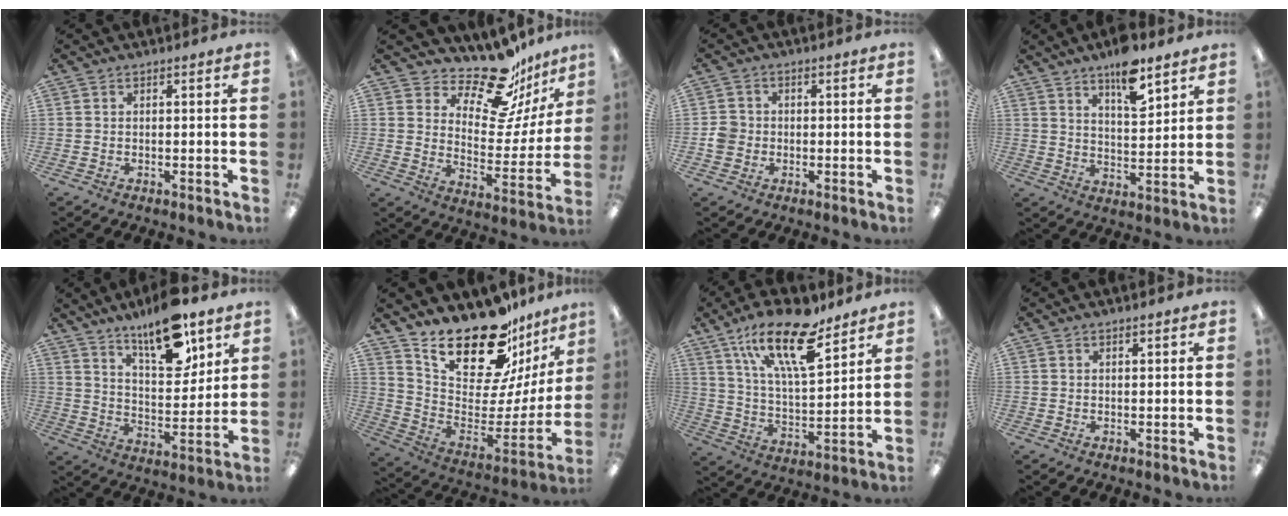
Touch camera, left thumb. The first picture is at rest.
{"total": 17.7, "force": [14.6, 6.2, 7.7], "torque": [-0.126, -0.114, 0.252]}
{"total": 3.8, "force": [-0.7, 3.5, 1.0], "torque": [-0.020, 0.009, -0.014]}
{"total": 10.8, "force": [7.9, 3.6, 6.4], "torque": [-0.088, -0.047, 0.131]}
{"total": 16.3, "force": [11.7, 5.9, 9.6], "torque": [-0.152, -0.062, 0.198]}
{"total": 24.6, "force": [20.0, 8.8, 11.4], "torque": [-0.180, -0.151, 0.350]}
{"total": 20.4, "force": [13.1, 7.5, 13.7], "torque": [-0.234, -0.067, 0.222]}
{"total": 0.6, "force": [0.5, 0.2, 0.3], "torque": [-0.006, 0.001, 0.009]}